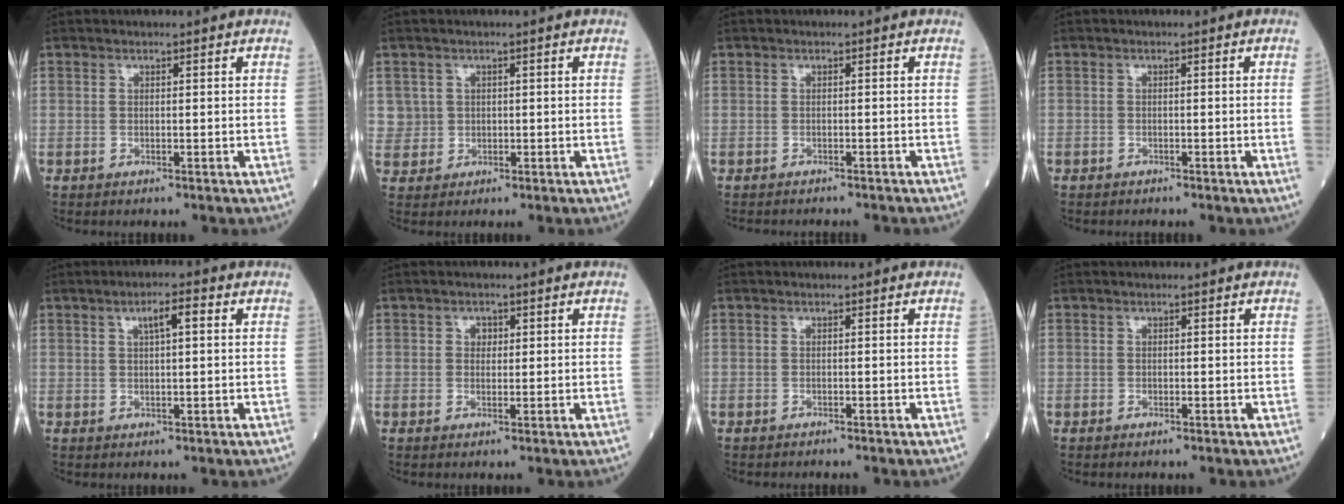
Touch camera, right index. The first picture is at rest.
{"total": 2.8, "force": [0.9, 2.7, -0.2], "torque": [0.017, 0.003, 0.017]}
{"total": 4.5, "force": [-4.1, 1.3, 1.3], "torque": [-0.012, -0.004, -0.054]}
{"total": 0.8, "force": [-0.5, -0.3, 0.5], "torque": [-0.009, 0.002, -0.012]}
{"total": 3.6, "force": [1.4, 0.7, 3.3], "torque": [-0.058, 0.008, 0.023]}
{"total": 1.5, "force": [0.4, 1.2, 0.7], "torque": [-0.008, 0.002, 0.005]}
{"total": 0.7, "force": [-0.7, 0.1, 0.1], "torque": [-0.006, -0.001, -0.012]}
{"total": 0.0}